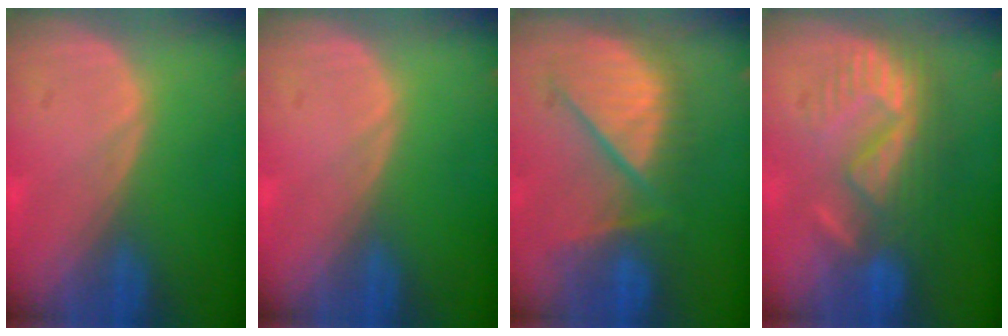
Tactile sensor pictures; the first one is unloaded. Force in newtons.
{"total": 0.0}
{"total": 9.7, "press": 9.3, "slide": 3.0}
{"total": 9.0, "press": 8.3, "slide": 3.5}